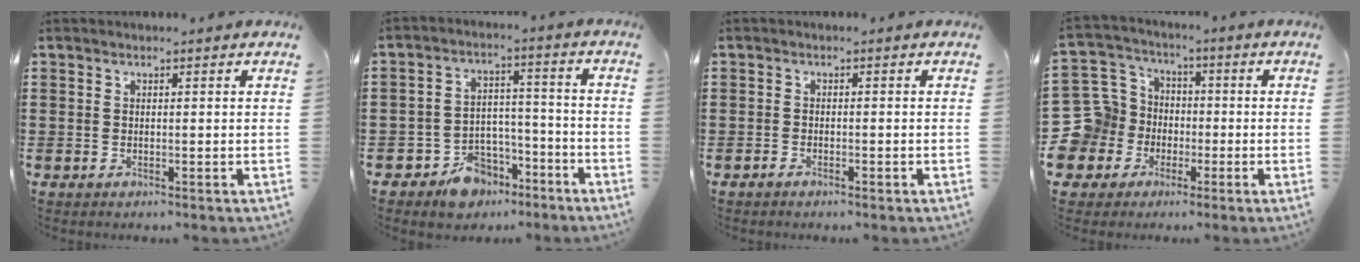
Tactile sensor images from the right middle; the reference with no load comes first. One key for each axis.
{"total": 7.4, "fx": -6.2, "fy": 3.8, "fz": 1.3, "tx": -0.024, "ty": 0.037, "tz": -0.119}
{"total": 0.8, "fx": -0.6, "fy": 0.1, "fz": 0.4, "tx": -0.011, "ty": -0.004, "tz": -0.011}
{"total": 12.4, "fx": -2.1, "fy": 11.8, "fz": 3.3, "tx": -0.148, "ty": 0.002, "tz": -0.033}